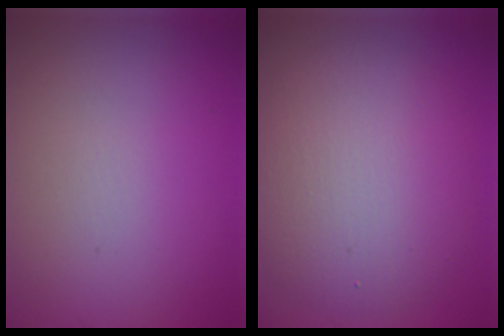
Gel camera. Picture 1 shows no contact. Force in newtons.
{"total": 7.3, "press": 7.3, "slide": 0.6}